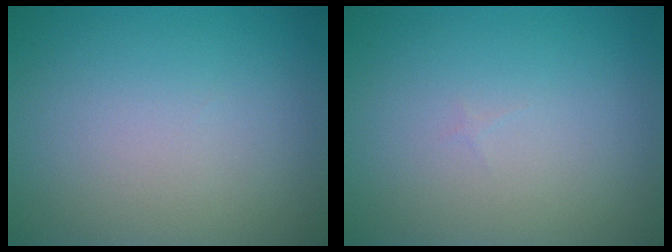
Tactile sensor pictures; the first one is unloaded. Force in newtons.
{"total": 0.0}